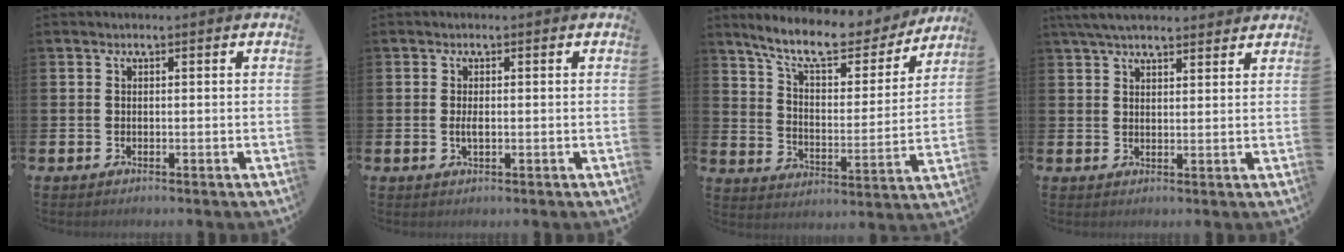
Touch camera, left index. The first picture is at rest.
{"total": 1.5, "force": [0.0, 0.6, 1.4], "torque": [-0.028, 0.003, -0.001]}
{"total": 10.6, "force": [9.4, 2.6, 4.3], "torque": [-0.108, -0.059, 0.161]}
{"total": 5.0, "force": [4.6, 1.2, 1.7], "torque": [-0.041, -0.011, 0.085]}